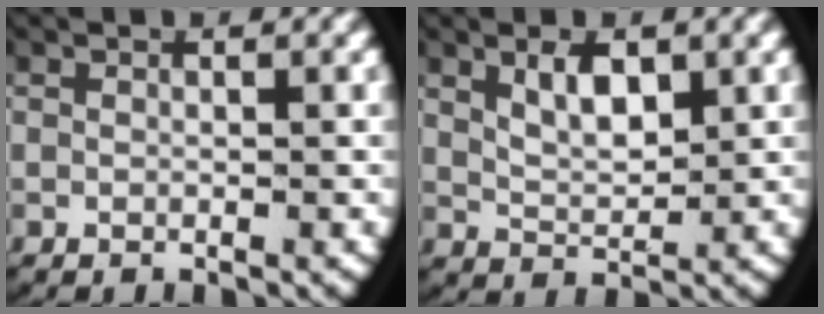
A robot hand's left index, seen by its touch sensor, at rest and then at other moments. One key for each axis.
{"total": 3.2, "fx": 1.2, "fy": 1.8, "fz": 2.4, "tx": -0.042, "ty": -0.009, "tz": 0.028}